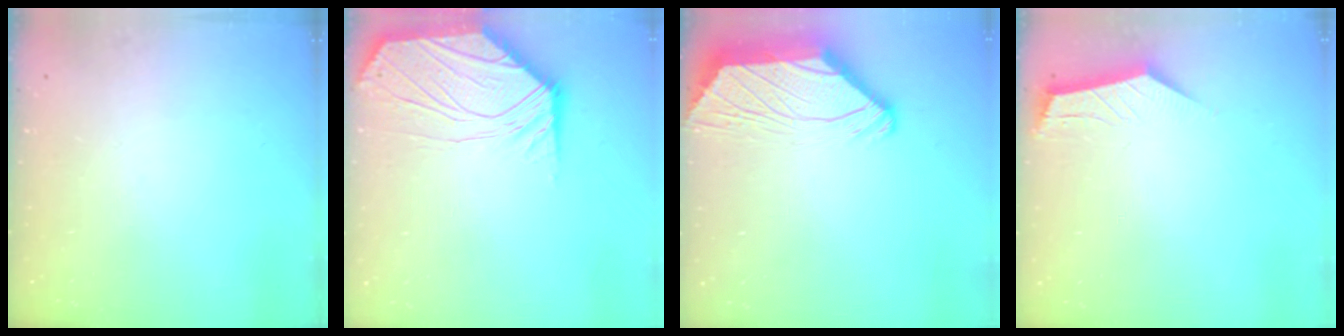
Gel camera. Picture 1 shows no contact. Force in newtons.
{"total": 5.9, "press": 5.8, "slide": 0.9}
{"total": 3.2, "press": 3.1, "slide": 0.7}
{"total": 2.5, "press": 2.4, "slide": 0.3}